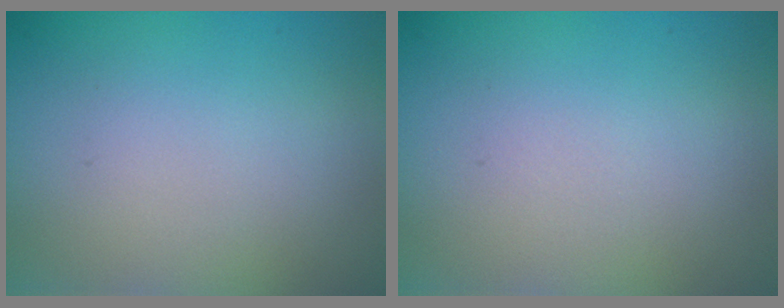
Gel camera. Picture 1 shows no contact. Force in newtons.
{"total": 0.0}